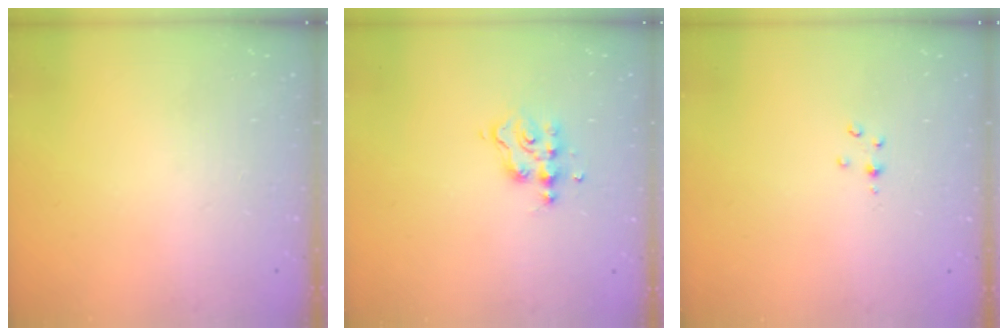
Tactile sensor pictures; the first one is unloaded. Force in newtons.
{"total": 5.9, "press": 5.9, "slide": 0.3}
{"total": 2.5, "press": 2.5, "slide": 0.3}